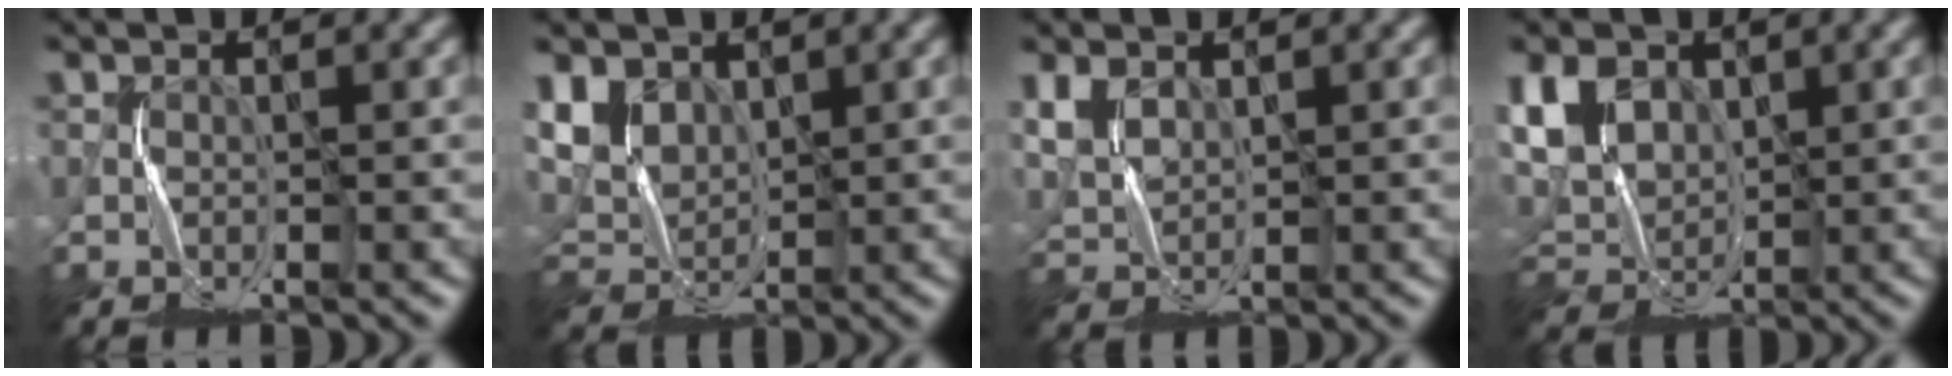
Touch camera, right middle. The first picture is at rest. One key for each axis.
{"total": 5.5, "fx": 2.9, "fy": 3.7, "fz": 2.9, "tx": -0.079, "ty": 0.001, "tz": 0.055}
{"total": 3.8, "fx": 1.8, "fy": 2.3, "fz": 2.4, "tx": -0.069, "ty": 0.001, "tz": 0.038}
{"total": 6.7, "fx": 2.2, "fy": 4.9, "fz": 4.0, "tx": -0.112, "ty": 0.009, "tz": 0.040}